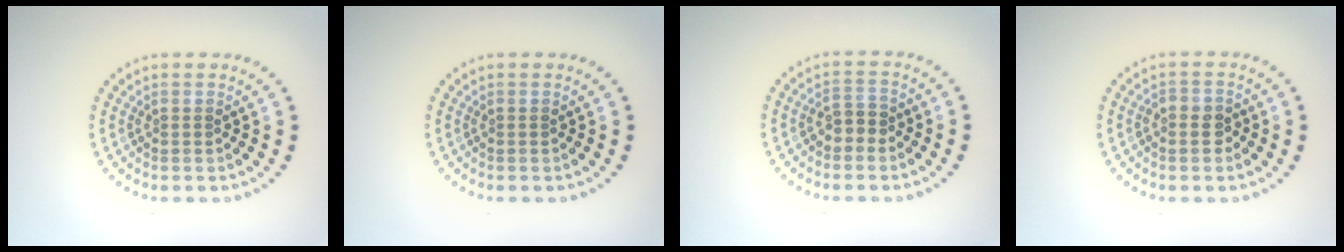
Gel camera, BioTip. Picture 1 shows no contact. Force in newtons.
{"total": 0.0}
{"total": 1.9, "press": 1.7, "slide": 0.8}
{"total": 1.4, "press": 1.3, "slide": 0.5}